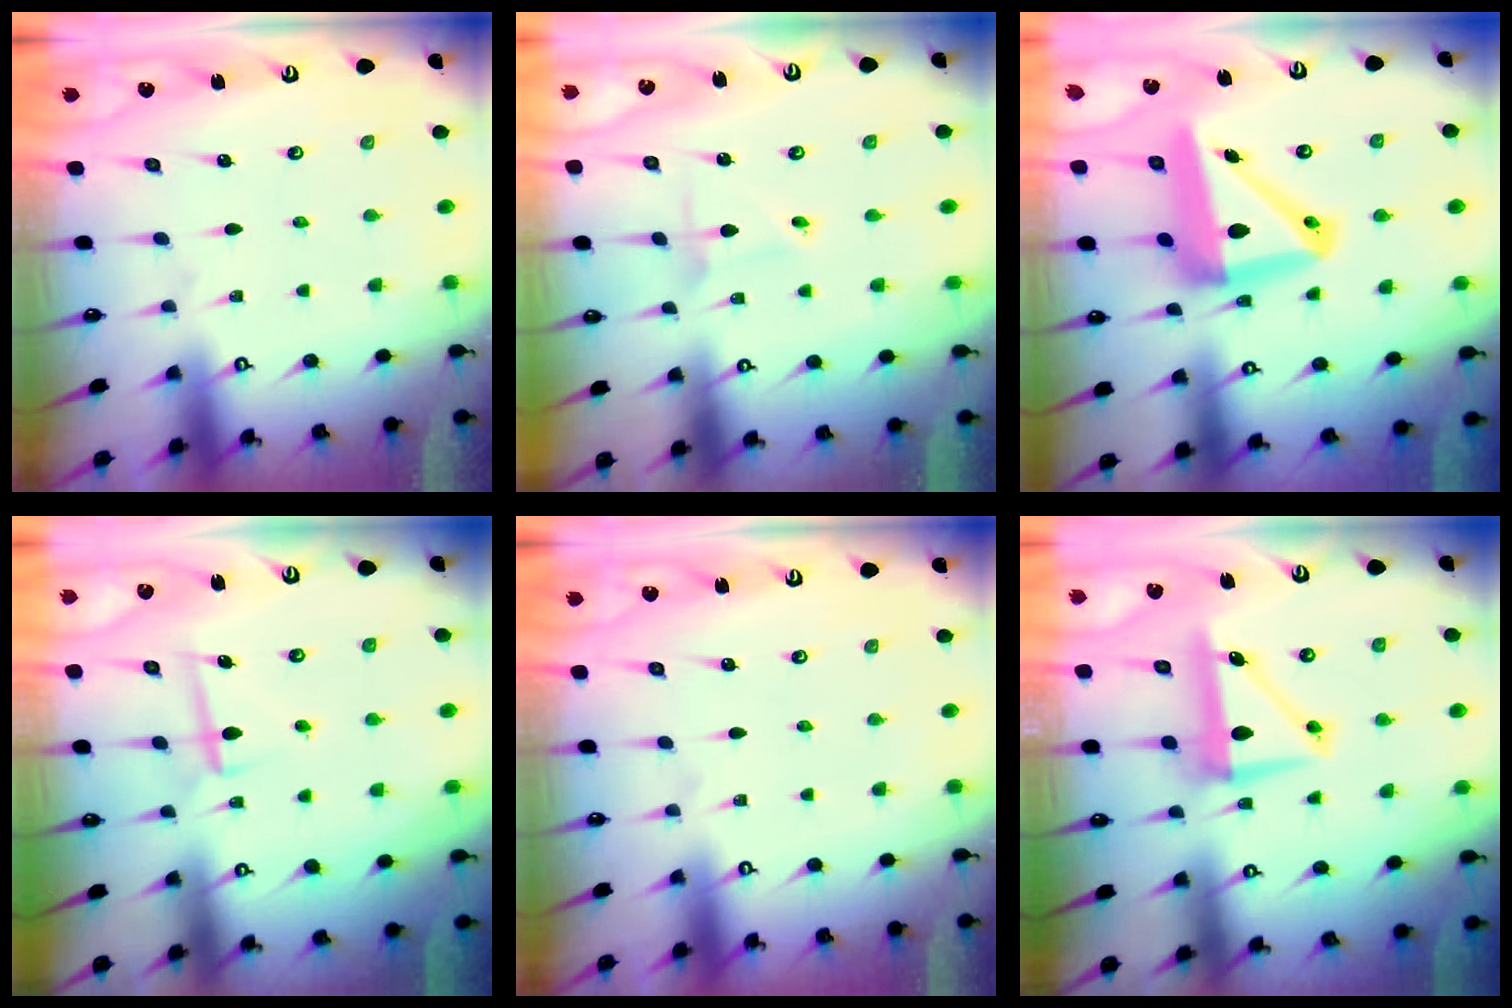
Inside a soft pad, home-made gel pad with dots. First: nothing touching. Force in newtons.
{"total": 2.2, "press": 2.2, "slide": 0.1}
{"total": 15.2, "press": 14.9, "slide": 3.1}
{"total": 5.7, "press": 5.5, "slide": 1.4}
{"total": 0.0}
{"total": 7.2, "press": 7.1, "slide": 1.3}